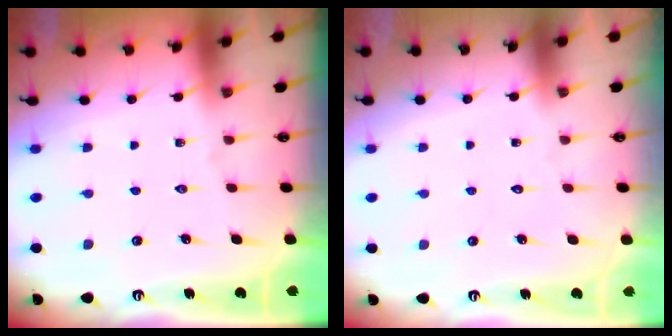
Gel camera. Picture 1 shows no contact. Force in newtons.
{"total": 1.7, "press": 1.6, "slide": 0.2}